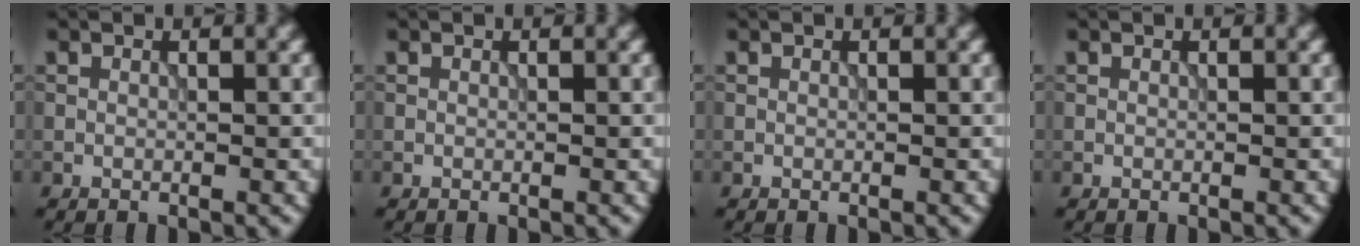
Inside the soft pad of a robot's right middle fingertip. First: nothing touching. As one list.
[{"total": 0.0}, {"total": 0.0}, {"total": 0.0}]